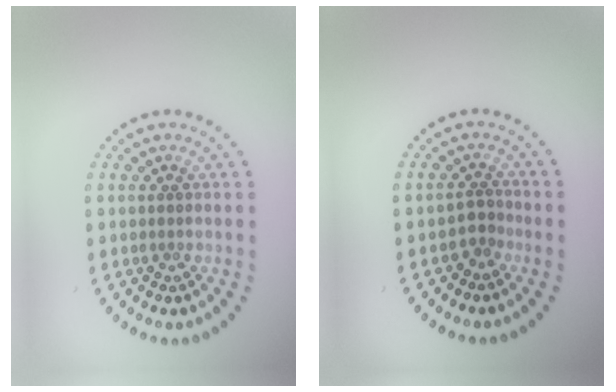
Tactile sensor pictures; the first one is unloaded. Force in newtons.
{"total": 1.4, "press": 1.1, "slide": 0.9}